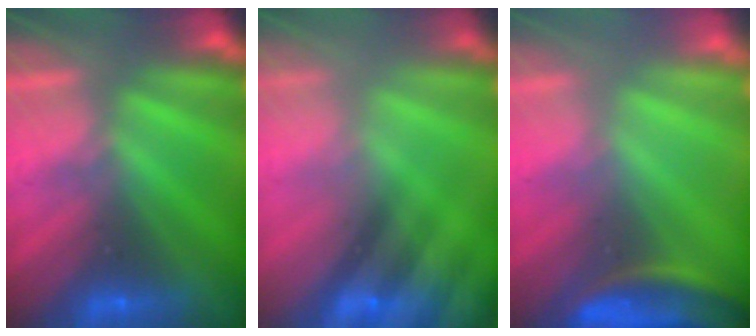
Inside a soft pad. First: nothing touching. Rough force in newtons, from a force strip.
{"total": 9.4}
{"total": 3.8}